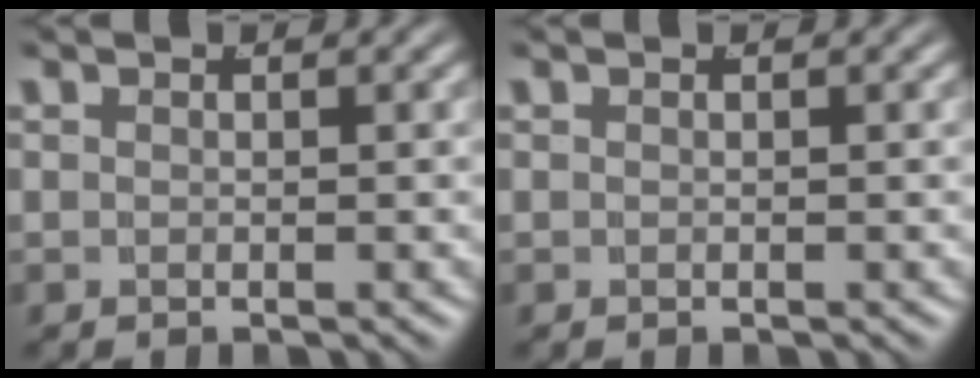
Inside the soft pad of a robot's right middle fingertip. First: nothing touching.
{"total": 0.0}